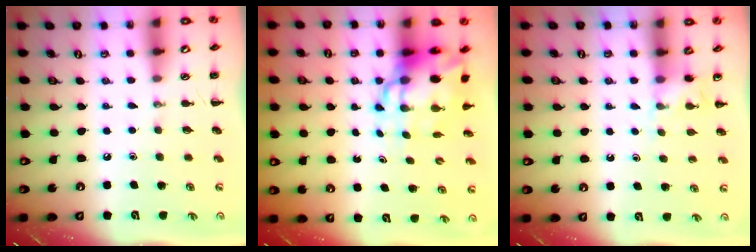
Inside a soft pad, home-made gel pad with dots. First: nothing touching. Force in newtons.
{"total": 11.0, "press": 10.6, "slide": 3.0}
{"total": 5.8, "press": 5.6, "slide": 1.4}